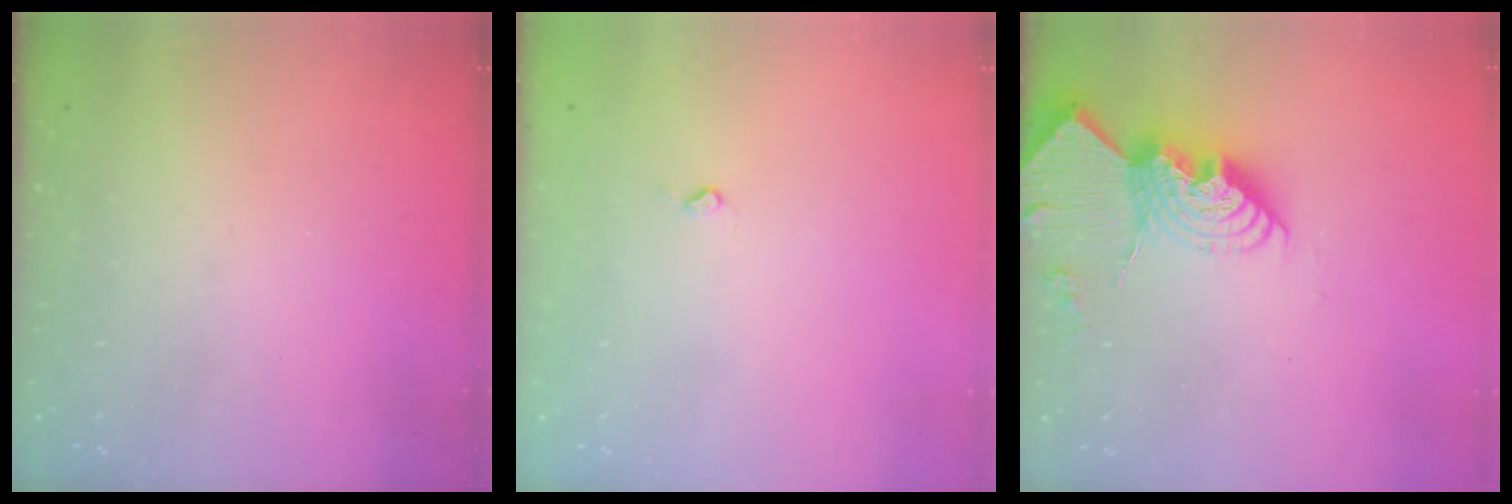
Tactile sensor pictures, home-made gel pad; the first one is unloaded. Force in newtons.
{"total": 2.7, "press": 2.7, "slide": 0.4}
{"total": 17.5, "press": 17.5, "slide": 1.7}